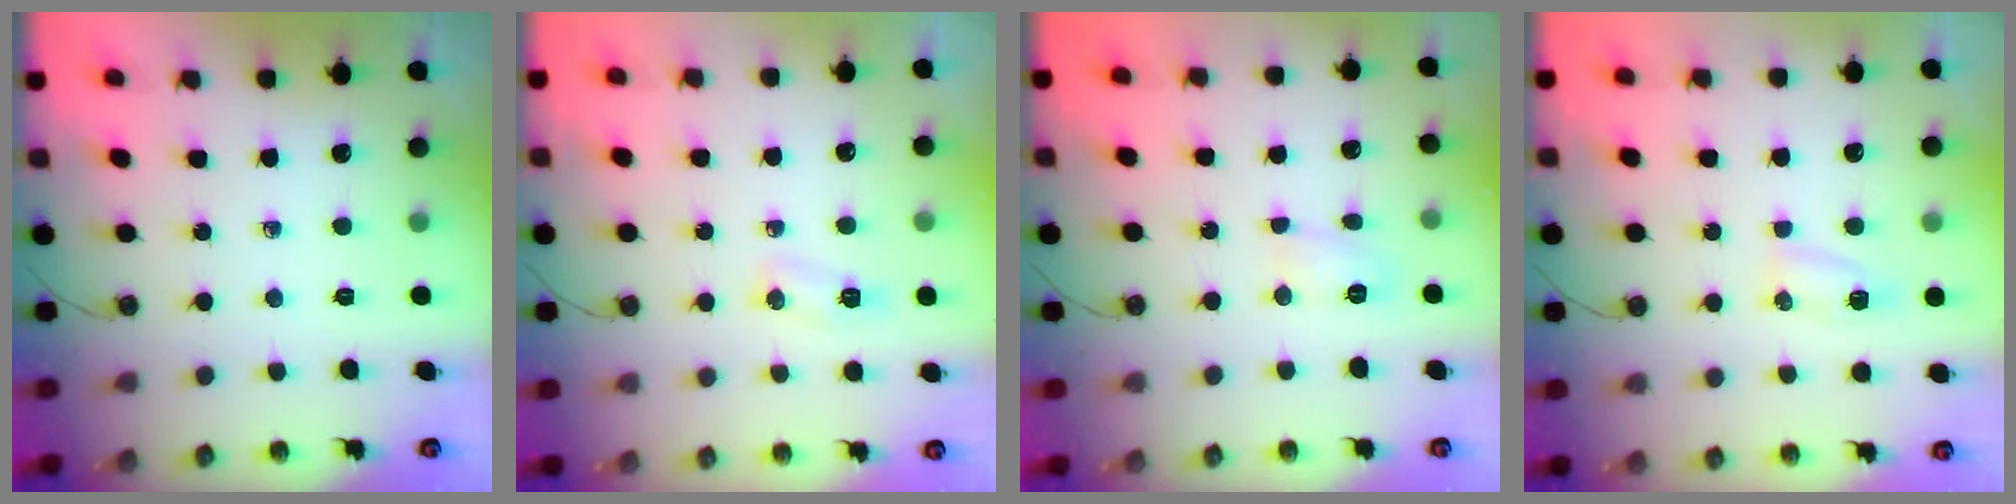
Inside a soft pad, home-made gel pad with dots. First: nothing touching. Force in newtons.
{"total": 6.5, "press": 5.3, "slide": 3.8}
{"total": 4.1, "press": 4.1, "slide": 0.4}
{"total": 4.9, "press": 4.9, "slide": 0.5}